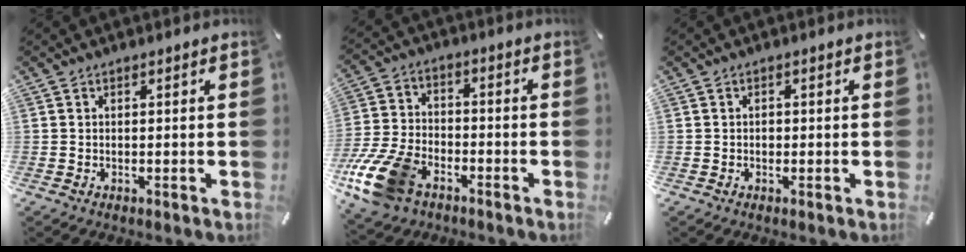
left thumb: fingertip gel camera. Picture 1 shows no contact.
{"total": 14.7, "force": [-7.9, 9.1, 8.3], "torque": [-0.175, 0.043, -0.143]}
{"total": 0.9, "force": [-0.1, 0.8, 0.5], "torque": [-0.011, 0.003, -0.004]}